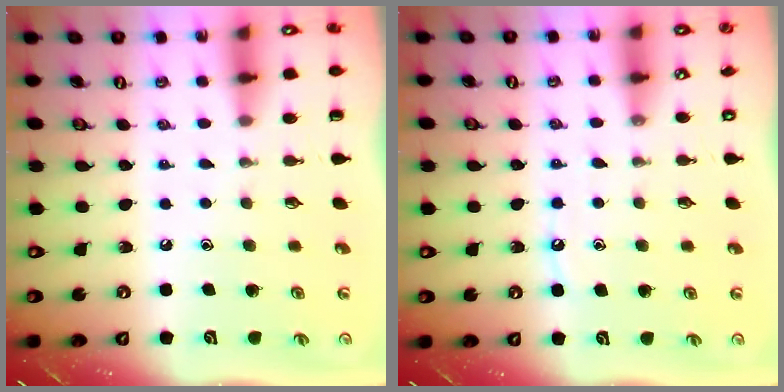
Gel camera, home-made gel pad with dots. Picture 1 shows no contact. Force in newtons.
{"total": 5.3, "press": 5.2, "slide": 0.7}